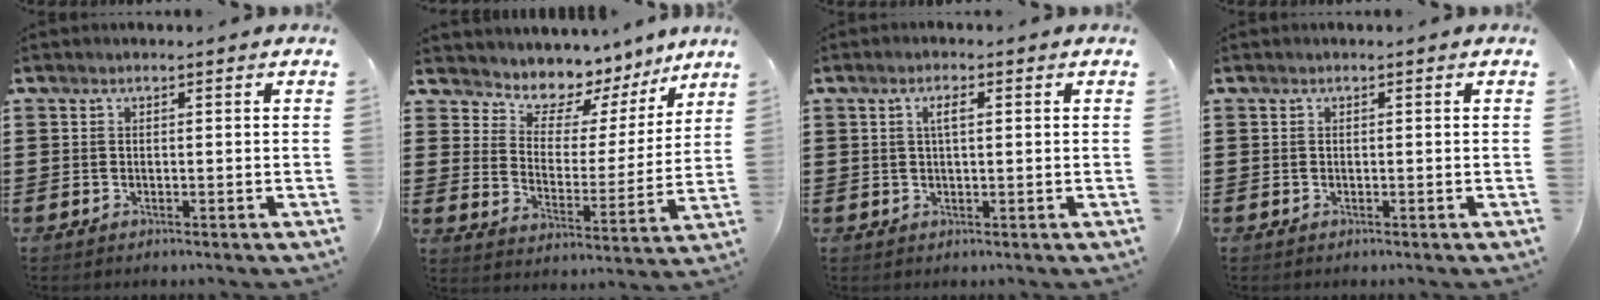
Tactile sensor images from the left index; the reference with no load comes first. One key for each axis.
{"total": 6.5, "fx": 5.6, "fy": 3.1, "fz": 0.9, "tx": -0.052, "ty": -0.041, "tz": 0.096}
{"total": 2.5, "fx": 0.7, "fy": 0.8, "fz": 2.3, "tx": -0.047, "ty": 0.005, "tz": 0.010}
{"total": 0.0}